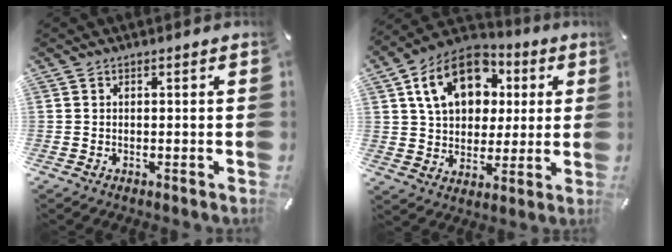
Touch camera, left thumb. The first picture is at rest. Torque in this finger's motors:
{"motor_torque": [2.51, 2.51, 1.64, -1.13, 0.20]}